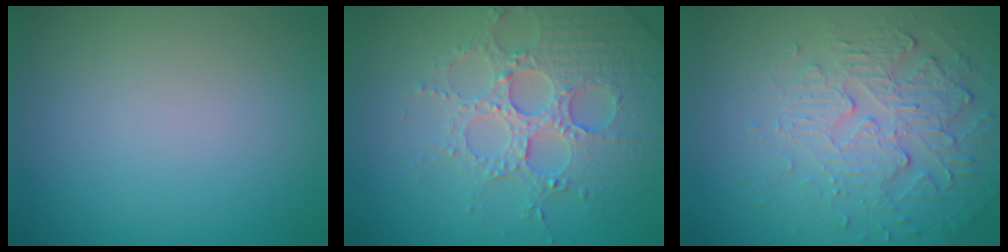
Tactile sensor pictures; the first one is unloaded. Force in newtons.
{"total": 4.9, "press": 4.7, "slide": 1.4}
{"total": 6.0, "press": 3.7, "slide": 4.8}